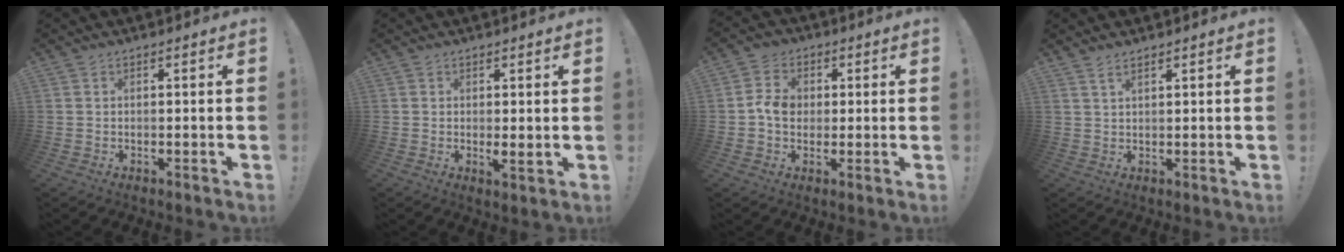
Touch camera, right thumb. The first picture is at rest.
{"total": 2.4, "force": [1.2, 0.4, 2.1], "torque": [-0.021, -0.018, 0.017]}
{"total": 7.5, "force": [0.2, 6.4, 3.8], "torque": [-0.055, 0.015, 0.007]}
{"total": 2.2, "force": [1.8, 0.4, 1.3], "torque": [-0.025, -0.008, 0.032]}